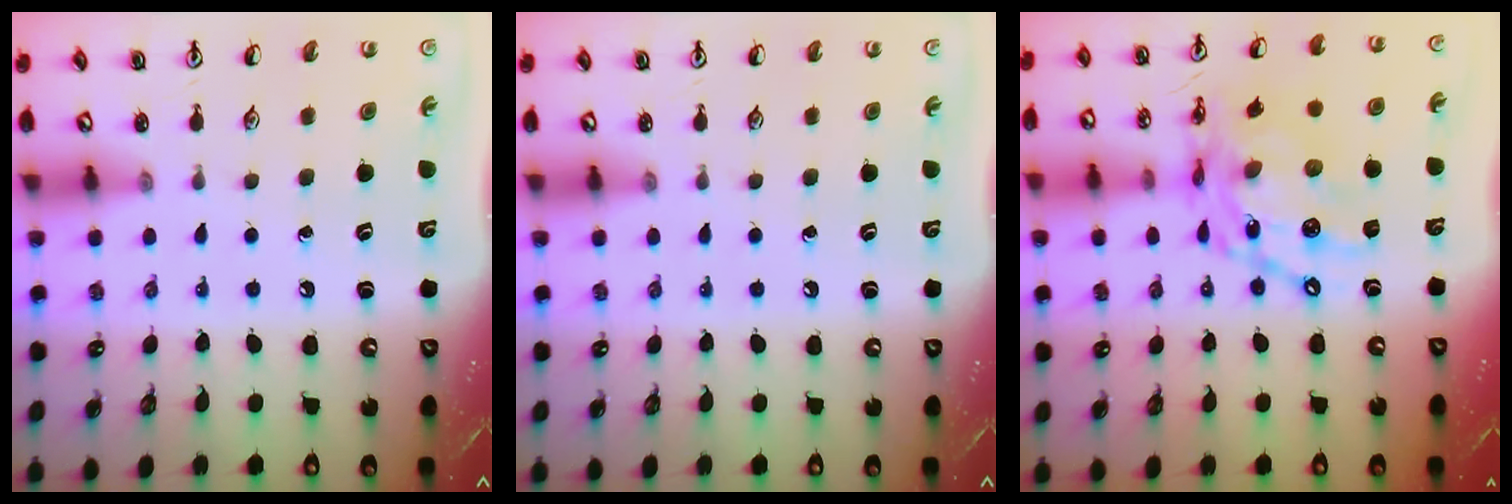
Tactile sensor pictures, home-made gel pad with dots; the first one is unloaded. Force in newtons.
{"total": 0.0}
{"total": 17.3, "press": 17.2, "slide": 1.4}